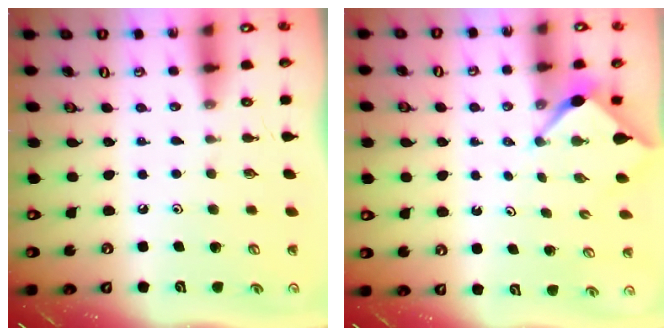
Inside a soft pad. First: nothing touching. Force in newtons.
{"total": 2.6, "press": 2.6, "slide": 0.3}